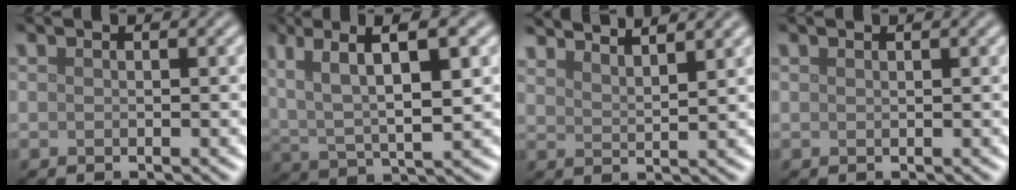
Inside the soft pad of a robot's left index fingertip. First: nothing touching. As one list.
[{"total": 9.0, "force": [3.7, 3.0, 7.7], "torque": [-0.147, 0.009, 0.066]}, {"total": 5.8, "force": [5.2, 1.2, 2.2], "torque": [-0.013, 0.019, 0.053]}, {"total": 0.0}]